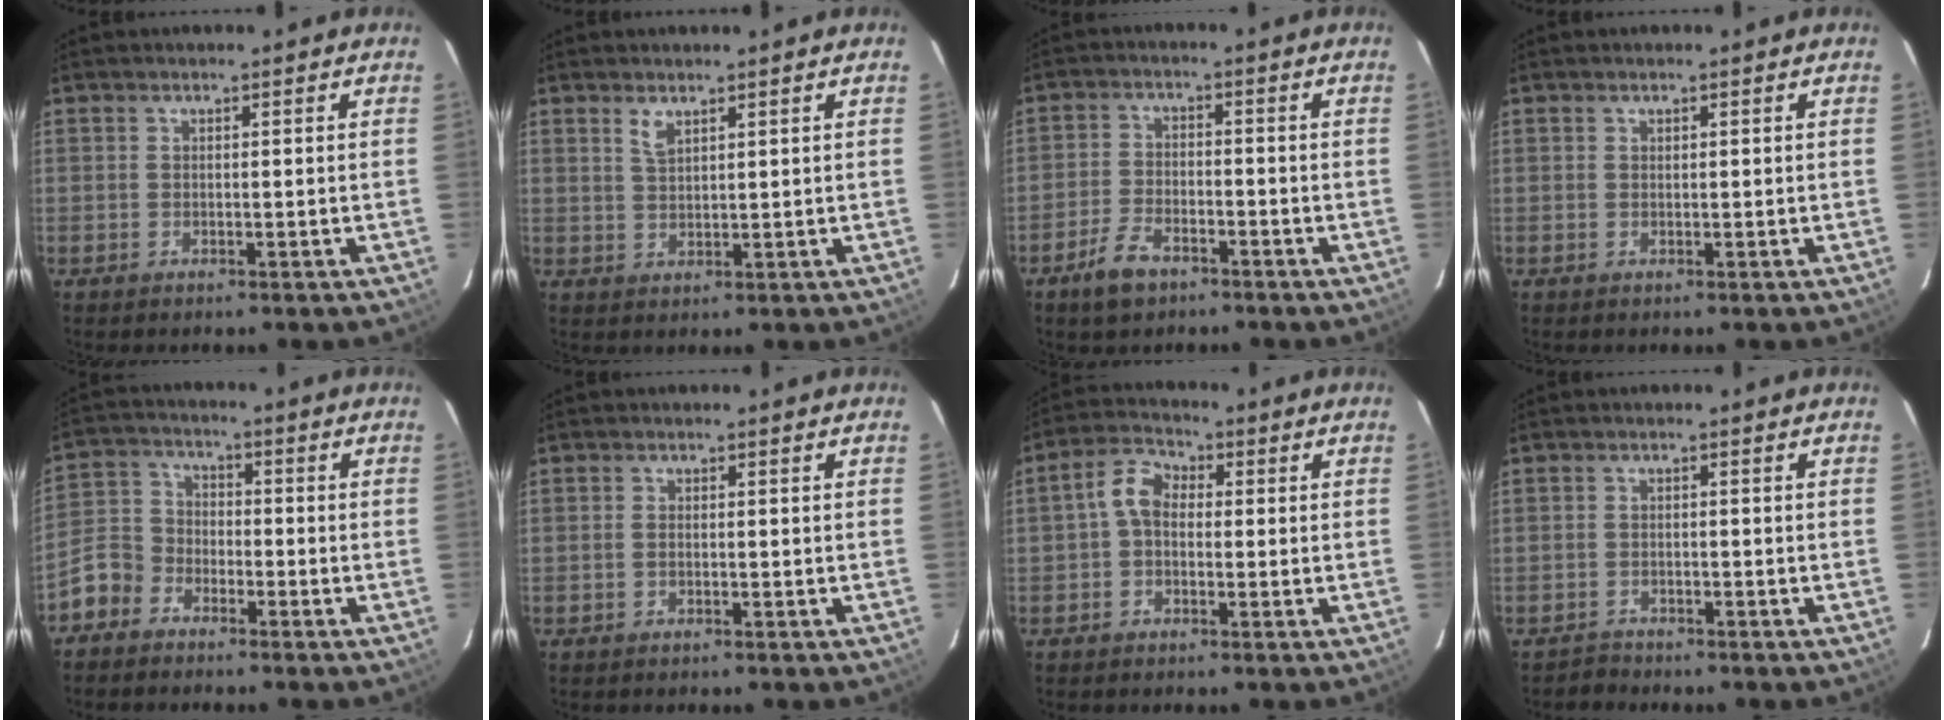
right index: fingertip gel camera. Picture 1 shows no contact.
{"total": 2.4, "force": [1.6, 0.9, 1.6], "torque": [-0.029, 0.000, 0.031]}
{"total": 6.2, "force": [-4.2, 3.0, 3.3], "torque": [-0.086, 0.000, -0.080]}
{"total": 0.0}
{"total": 7.3, "force": [-4.7, 5.3, 1.8], "torque": [-0.046, 0.024, -0.105]}
{"total": 0.7, "force": [-0.2, 0.4, 0.5], "torque": [-0.010, 0.001, -0.005]}
{"total": 5.0, "force": [-0.2, 3.6, 3.4], "torque": [-0.066, 0.020, -0.008]}
{"total": 1.7, "force": [-1.6, 0.6, -0.5], "torque": [0.002, 0.006, -0.029]}